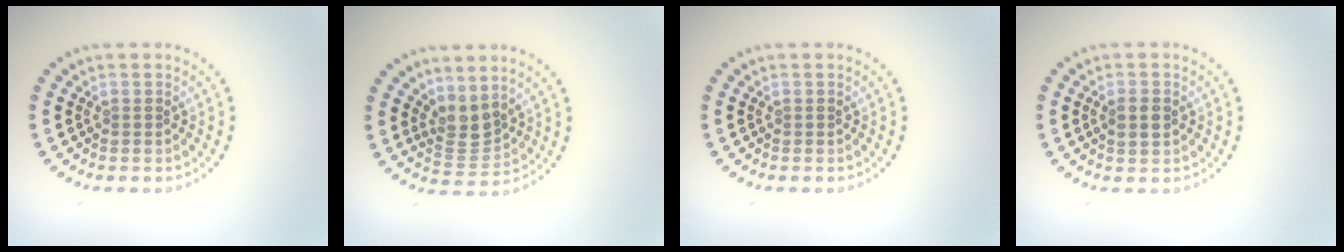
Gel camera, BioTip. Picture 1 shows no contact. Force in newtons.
{"total": 2.7, "press": 2.1, "slide": 1.7}
{"total": 0.0}
{"total": 1.8, "press": 1.8, "slide": 0.1}